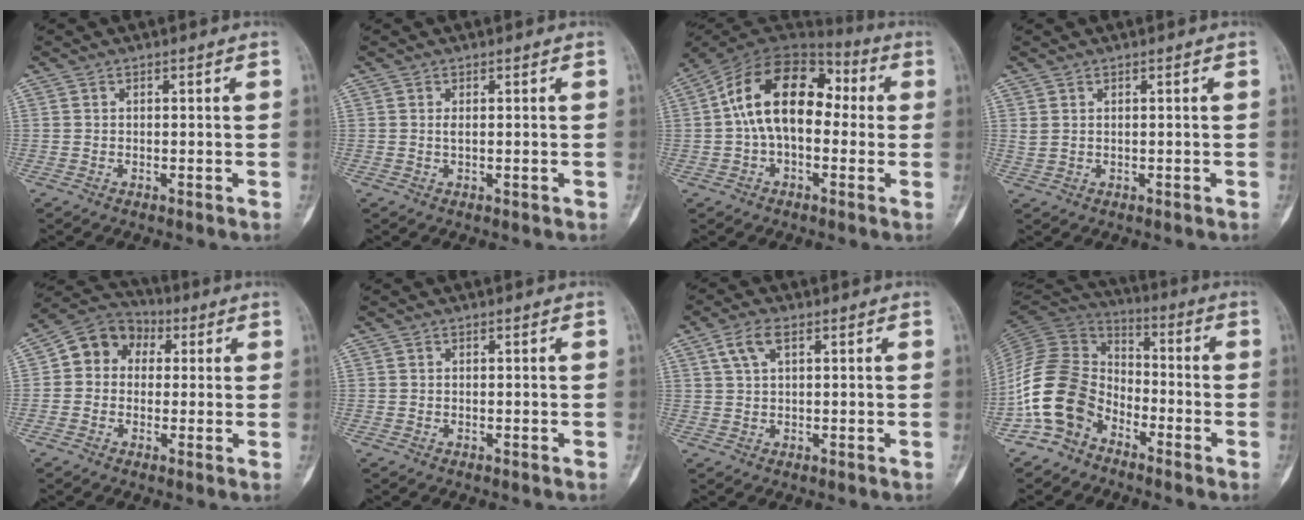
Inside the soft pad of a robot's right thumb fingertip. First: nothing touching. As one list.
[{"total": 1.2, "force": [0.0, 0.3, 1.1], "torque": [-0.020, -0.002, 0.003]}, {"total": 16.8, "force": [1.0, 10.3, 13.2], "torque": [-0.199, 0.049, 0.001]}, {"total": 1.3, "force": [0.3, 0.8, 0.9], "torque": [-0.024, 0.004, 0.014]}, {"total": 9.3, "force": [1.4, 7.9, 4.6], "torque": [-0.043, 0.022, 0.006]}, {"total": 0.0}, {"total": 4.3, "force": [1.8, 2.1, 3.3], "torque": [-0.067, 0.010, 0.038]}, {"total": 14.3, "force": [-7.4, 10.1, 7.0], "torque": [-0.127, 0.069, -0.158]}]